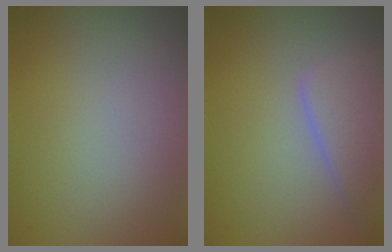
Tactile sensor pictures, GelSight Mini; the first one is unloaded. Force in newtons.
{"total": 3.9, "press": 3.9, "slide": 0.2}